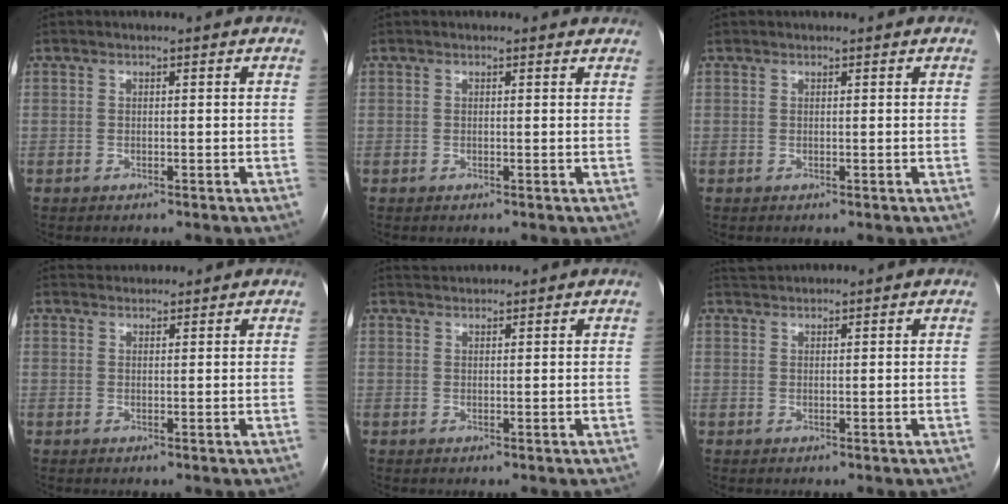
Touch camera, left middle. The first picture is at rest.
{"total": 2.0, "force": [1.9, 0.8, 0.1], "torque": [-0.003, 0.000, 0.004]}
{"total": 0.0}
{"total": 2.3, "force": [2.2, 0.6, -0.1], "torque": [0.000, 0.023, 0.037]}
{"total": 1.8, "force": [1.8, 0.0, -0.2], "torque": [-0.005, 0.017, 0.038]}
{"total": 2.0, "force": [2.0, 0.1, 0.0], "torque": [-0.008, 0.021, 0.042]}